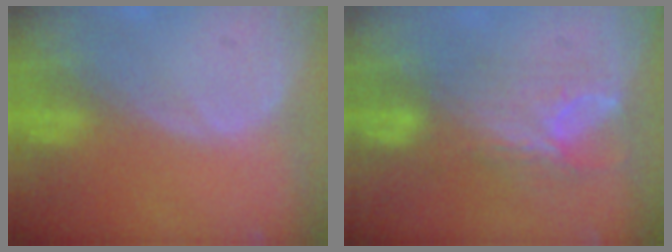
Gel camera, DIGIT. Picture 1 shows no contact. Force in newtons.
{"total": 7.9, "press": 6.6, "slide": 4.4}